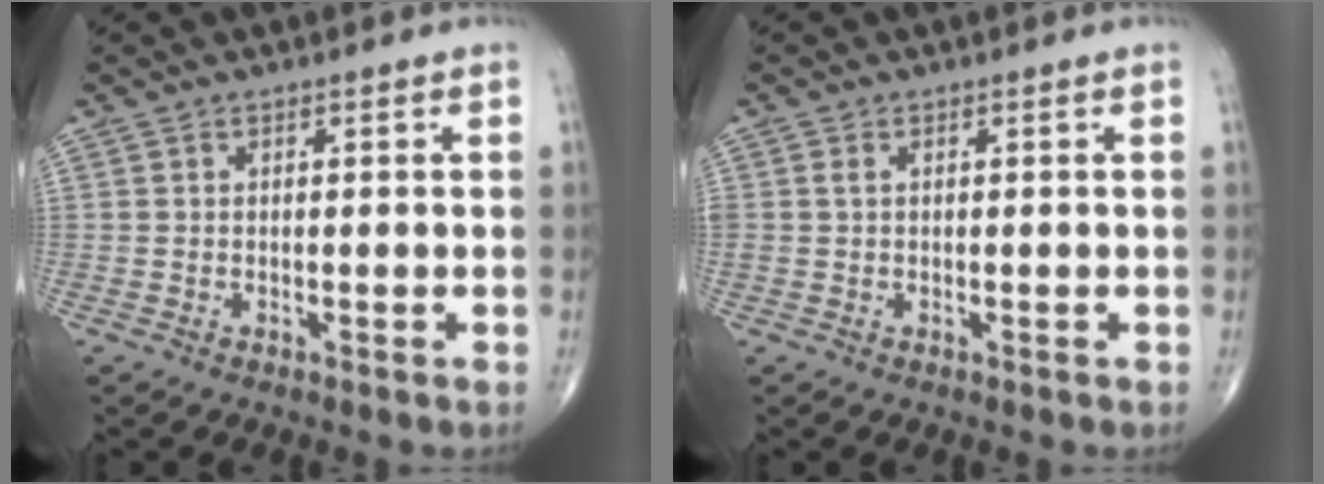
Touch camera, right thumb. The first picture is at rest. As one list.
[{"total": 1.0, "force": [0.3, 0.7, 0.7], "torque": [-0.020, 0.005, 0.009]}]